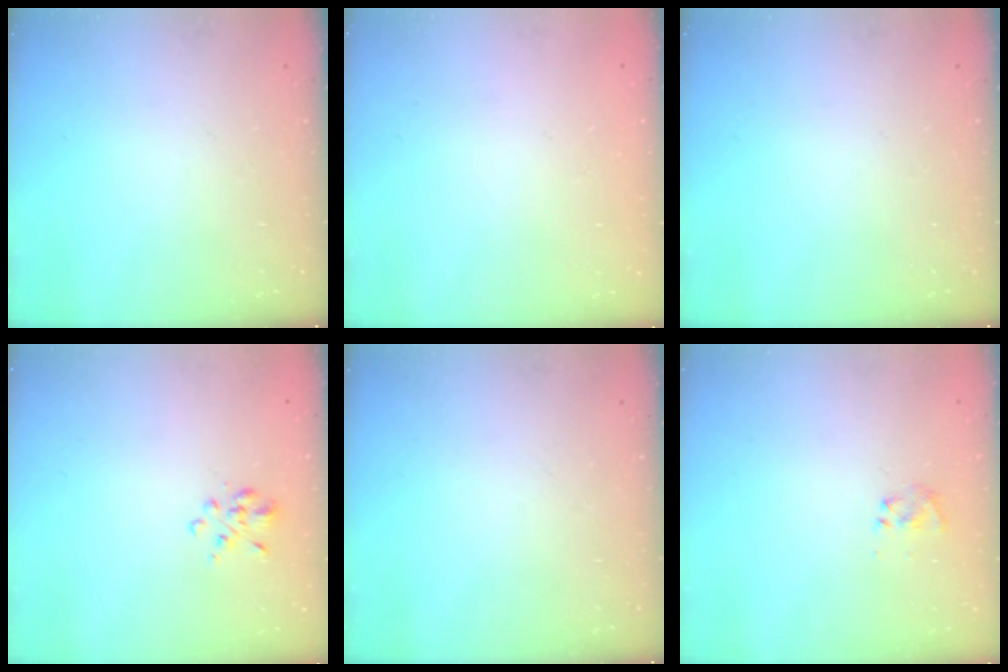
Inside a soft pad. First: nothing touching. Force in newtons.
{"total": 1.6, "press": 1.6, "slide": 0.2}
{"total": 0.0}
{"total": 2.2, "press": 1.9, "slide": 1.1}
{"total": 0.0}
{"total": 2.5, "press": 2.4, "slide": 0.8}